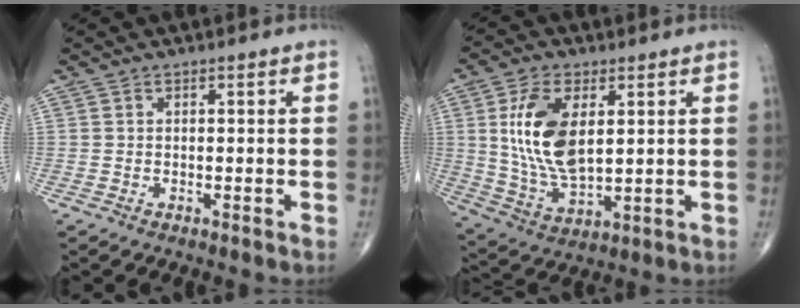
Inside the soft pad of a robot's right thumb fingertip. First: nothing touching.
{"total": 13.9, "force": [3.1, 7.2, 11.5], "torque": [-0.220, -0.019, 0.069]}